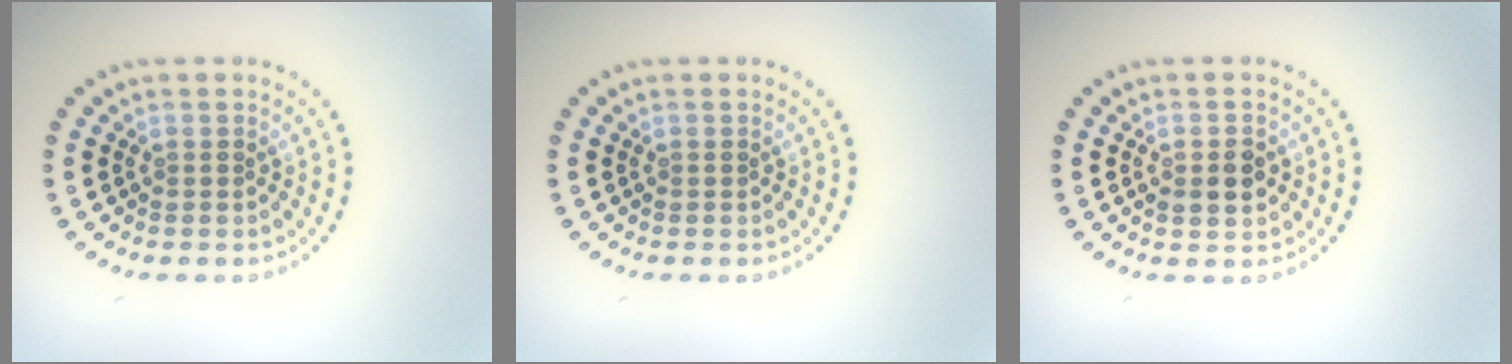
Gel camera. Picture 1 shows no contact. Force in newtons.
{"total": 0.0}
{"total": 2.5, "press": 2.5, "slide": 0.2}